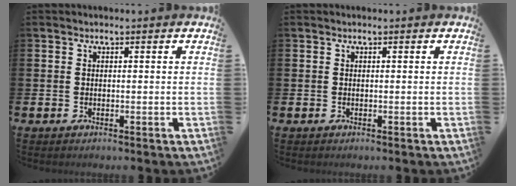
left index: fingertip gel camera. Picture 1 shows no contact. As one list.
[{"total": 0.0}]